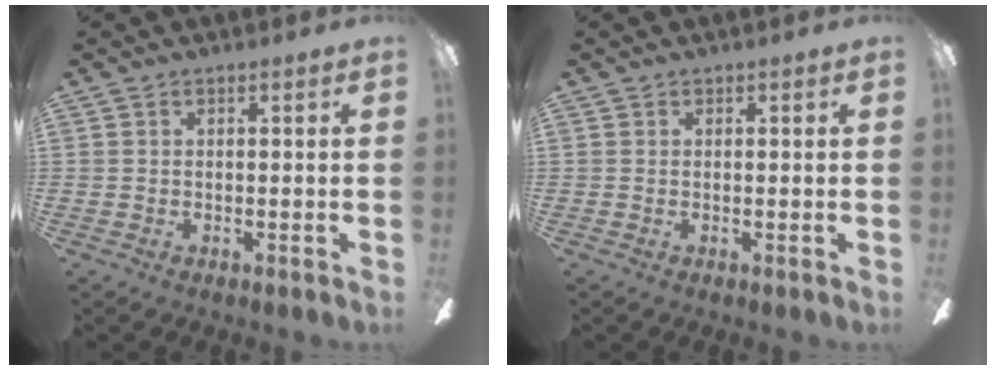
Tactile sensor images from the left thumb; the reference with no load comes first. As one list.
[{"total": 0.0}]